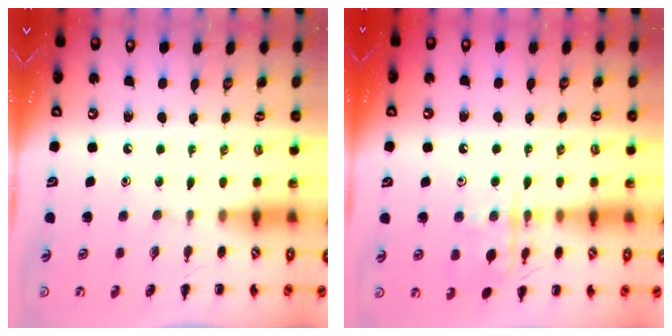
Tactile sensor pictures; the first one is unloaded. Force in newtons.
{"total": 12.0, "press": 12.0, "slide": 0.7}